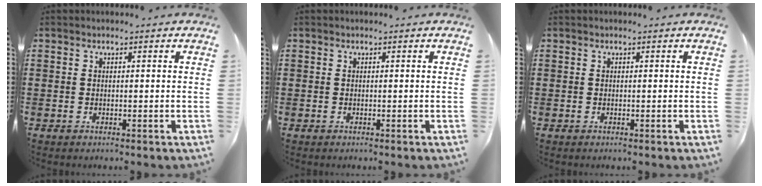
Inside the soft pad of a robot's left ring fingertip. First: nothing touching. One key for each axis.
{"total": 0.0}
{"total": 0.0}